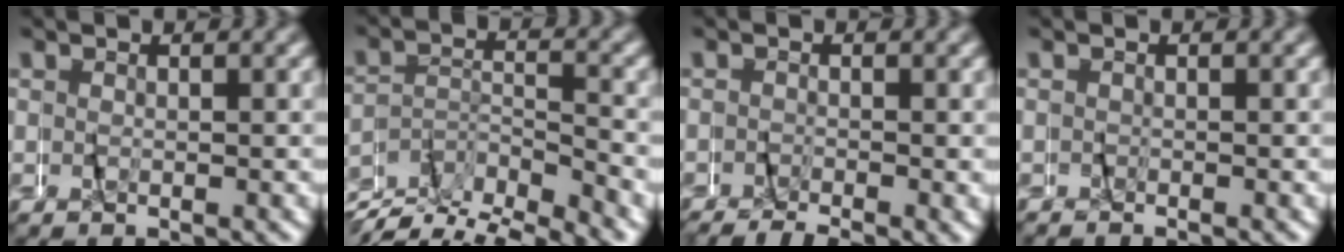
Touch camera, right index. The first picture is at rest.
{"total": 6.1, "force": [-3.3, 3.1, 4.1], "torque": [-0.046, 0.014, -0.074]}
{"total": 3.1, "force": [-2.3, 1.3, 1.6], "torque": [-0.017, -0.003, -0.040]}
{"total": 1.1, "force": [0.2, 0.9, 0.5], "torque": [-0.008, 0.011, -0.005]}